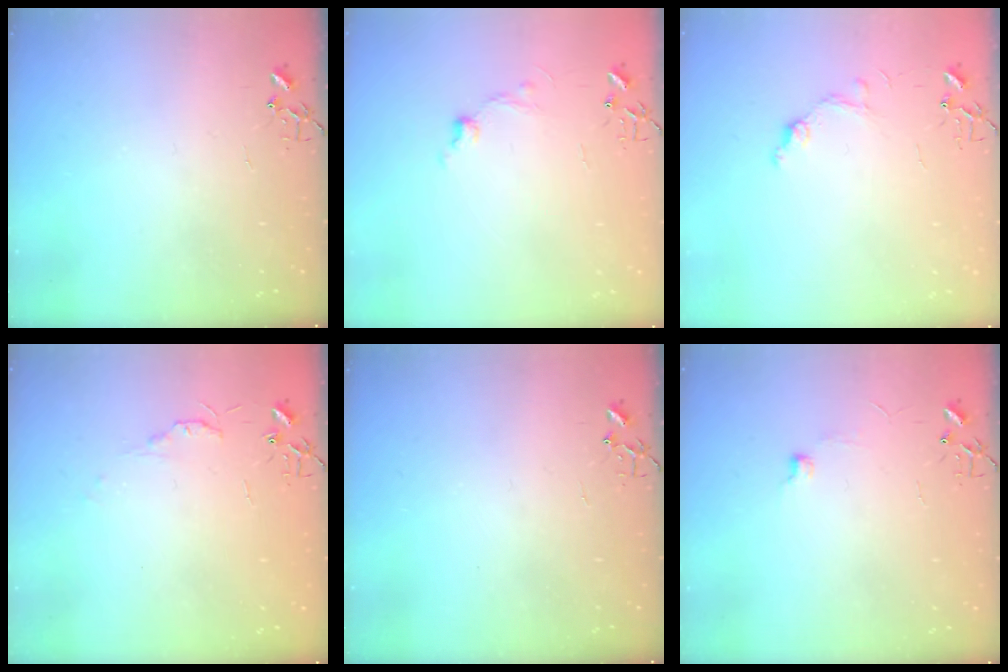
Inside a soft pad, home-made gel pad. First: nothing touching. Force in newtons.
{"total": 6.8, "press": 6.8, "slide": 0.7}
{"total": 7.9, "press": 7.9, "slide": 0.7}
{"total": 4.8, "press": 4.8, "slide": 0.7}
{"total": 0.0}
{"total": 5.6, "press": 5.6, "slide": 0.7}